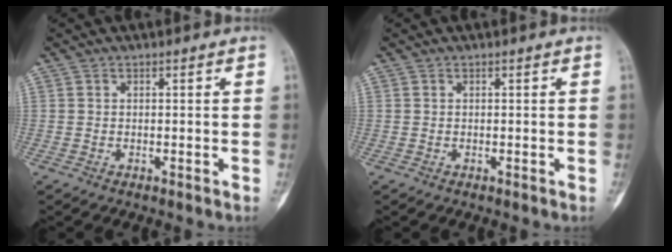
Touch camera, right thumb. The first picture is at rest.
{"total": 0.0}